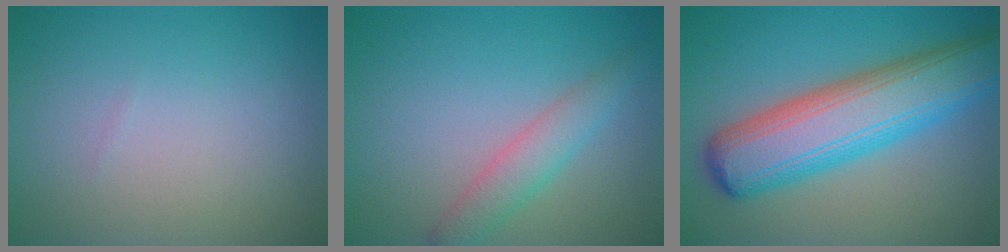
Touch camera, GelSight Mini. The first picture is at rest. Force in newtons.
{"total": 2.8, "press": 2.8, "slide": 0.1}
{"total": 9.8, "press": 9.8, "slide": 0.5}